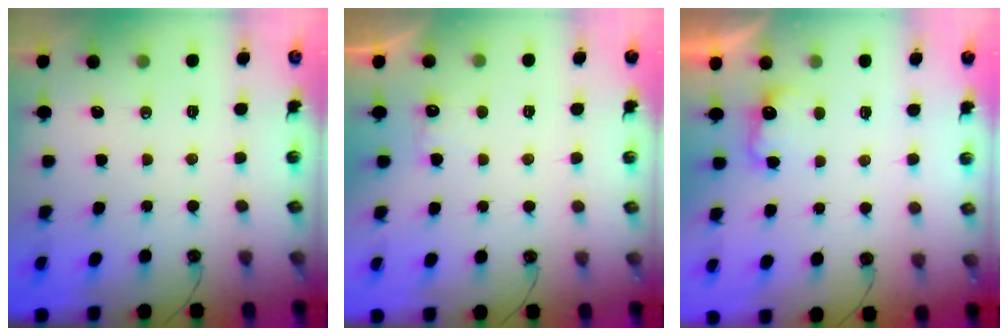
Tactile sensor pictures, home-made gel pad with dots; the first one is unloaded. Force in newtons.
{"total": 5.9, "press": 5.8, "slide": 1.2}
{"total": 3.0, "press": 2.9, "slide": 1.0}